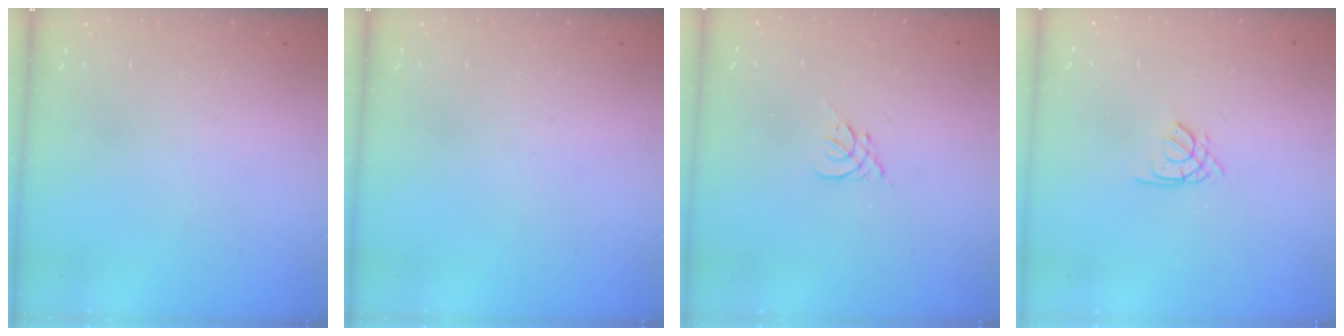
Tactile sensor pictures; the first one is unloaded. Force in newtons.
{"total": 0.0}
{"total": 1.3, "press": 1.2, "slide": 0.6}
{"total": 1.3, "press": 1.3, "slide": 0.4}